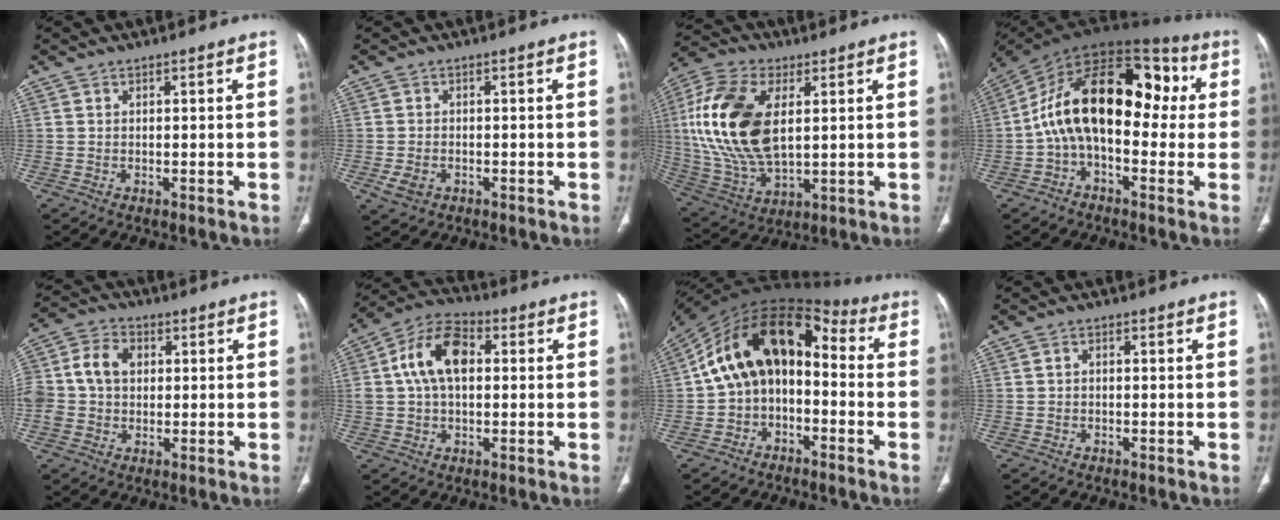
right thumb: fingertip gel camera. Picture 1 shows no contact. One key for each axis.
{"total": 3.3, "fx": -1.2, "fy": 2.5, "fz": 1.9, "tx": -0.036, "ty": 0.001, "tz": -0.015}
{"total": 20.8, "fx": 3.6, "fy": 11.4, "fz": 17.1, "tx": -0.362, "ty": -0.009, "tz": 0.071}
{"total": 21.4, "fx": 1.0, "fy": 12.1, "fz": 17.7, "tx": -0.254, "ty": 0.062, "tz": -0.001}
{"total": 12.6, "fx": 1.3, "fy": 9.9, "fz": 7.7, "tx": -0.156, "ty": 0.027, "tz": 0.023}
{"total": 12.4, "fx": 1.9, "fy": 7.7, "fz": 9.5, "tx": -0.172, "ty": 0.028, "tz": 0.027}
{"total": 16.7, "fx": -0.7, "fy": 11.2, "fz": 12.3, "tx": -0.183, "ty": 0.073, "tz": -0.024}
{"total": 0.8, "fx": -0.2, "fy": 0.6, "fz": 0.5, "tx": -0.006, "ty": 0.003, "tz": -0.008}